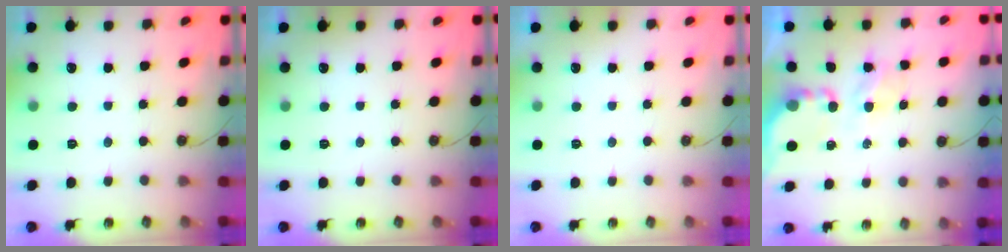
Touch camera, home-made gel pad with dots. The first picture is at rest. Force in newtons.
{"total": 0.0}
{"total": 0.0}
{"total": 5.2, "press": 5.2, "slide": 0.4}